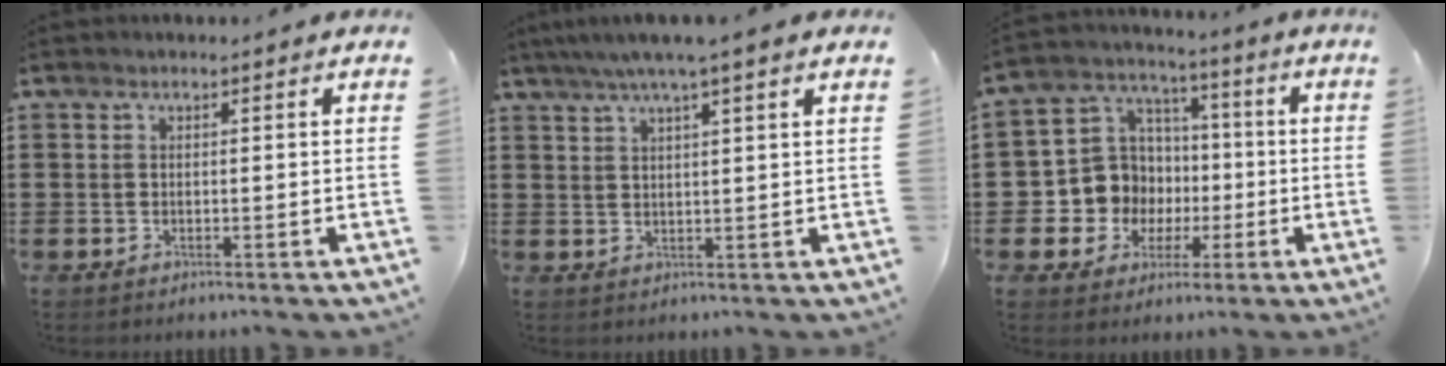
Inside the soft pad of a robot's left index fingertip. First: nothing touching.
{"total": 3.7, "force": [2.7, -0.4, 2.5], "torque": [-0.055, -0.001, 0.047]}
{"total": 9.9, "force": [-0.8, 9.7, 2.0], "torque": [-0.094, 0.002, -0.007]}